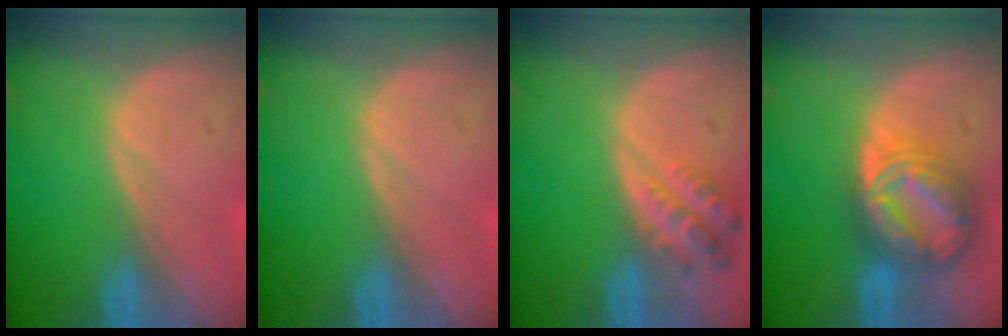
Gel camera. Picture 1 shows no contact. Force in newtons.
{"total": 0.0}
{"total": 4.9, "press": 4.8, "slide": 1.1}
{"total": 9.1, "press": 9.1, "slide": 0.6}